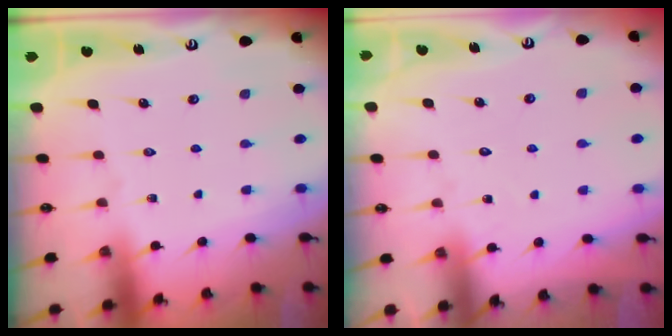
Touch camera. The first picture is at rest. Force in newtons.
{"total": 7.5, "press": 7.5, "slide": 0.5}